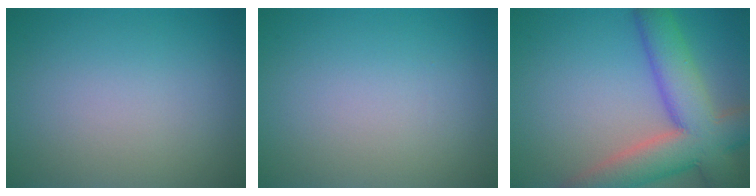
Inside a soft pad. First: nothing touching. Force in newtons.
{"total": 0.0}
{"total": 9.8, "press": 9.7, "slide": 0.6}